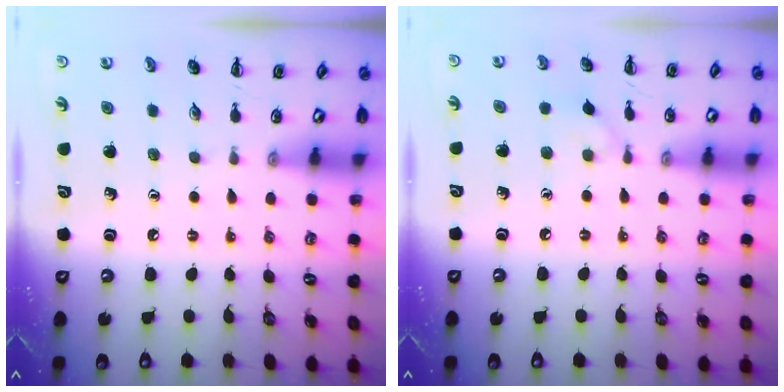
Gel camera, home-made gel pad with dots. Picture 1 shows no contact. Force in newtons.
{"total": 5.0, "press": 4.7, "slide": 1.6}